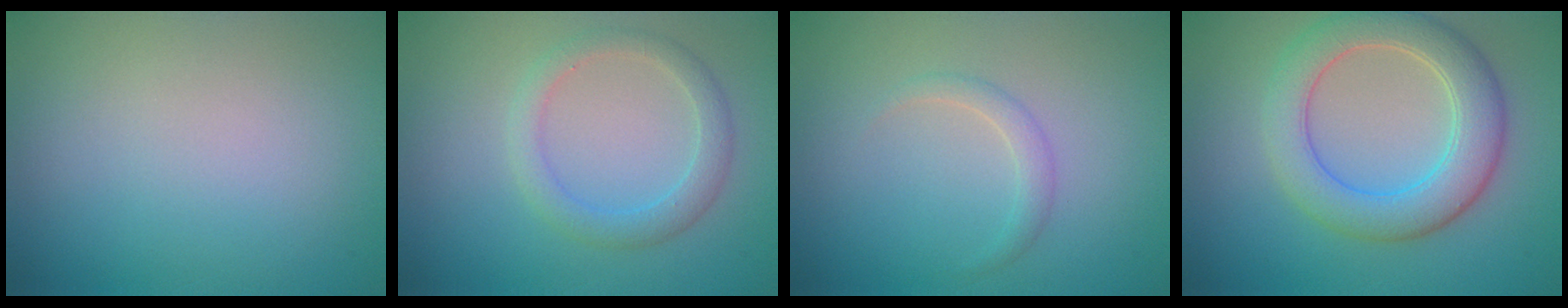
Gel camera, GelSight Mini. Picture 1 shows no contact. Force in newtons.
{"total": 2.4, "press": 2.4, "slide": 0.2}
{"total": 0.7, "press": 0.7, "slide": 0.1}
{"total": 5.8, "press": 5.8, "slide": 0.6}